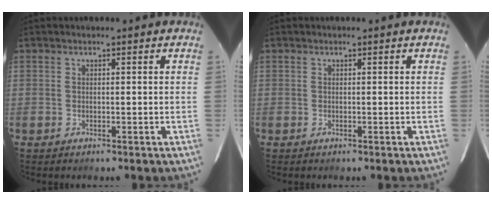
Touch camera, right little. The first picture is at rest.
{"total": 0.0}